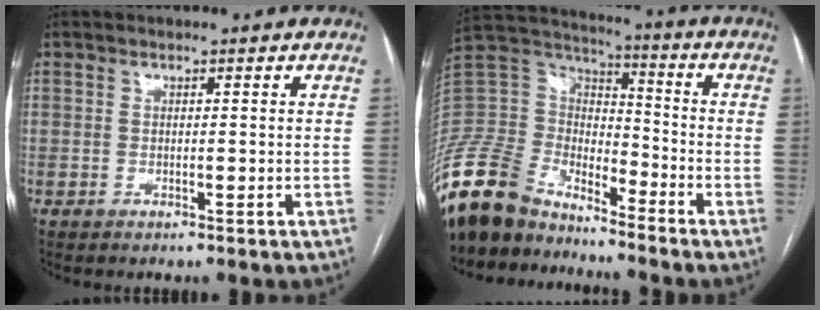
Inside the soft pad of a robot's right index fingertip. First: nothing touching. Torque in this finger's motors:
{"motor_torque": [0.02, -1.24, -1.05, -0.21]}